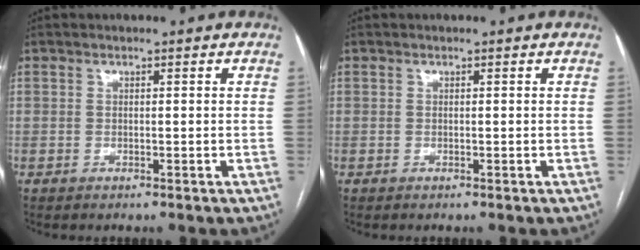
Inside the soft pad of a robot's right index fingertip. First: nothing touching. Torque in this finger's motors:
{"motor_torque": [0.00, 0.00, 0.00, 0.00]}